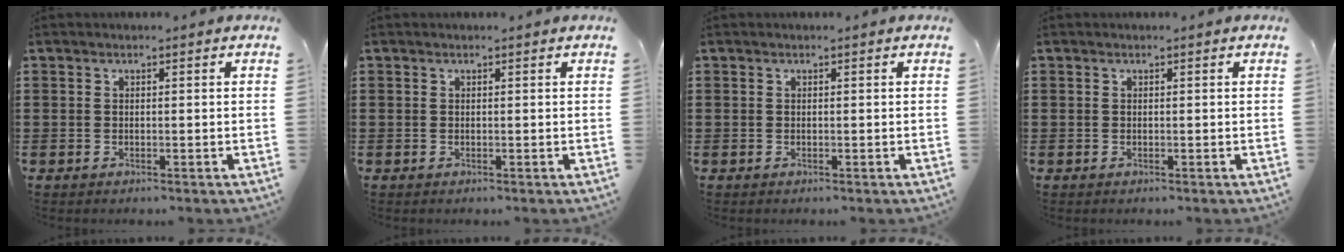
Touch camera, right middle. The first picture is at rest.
{"total": 0.0}
{"total": 0.0}
{"total": 0.0}